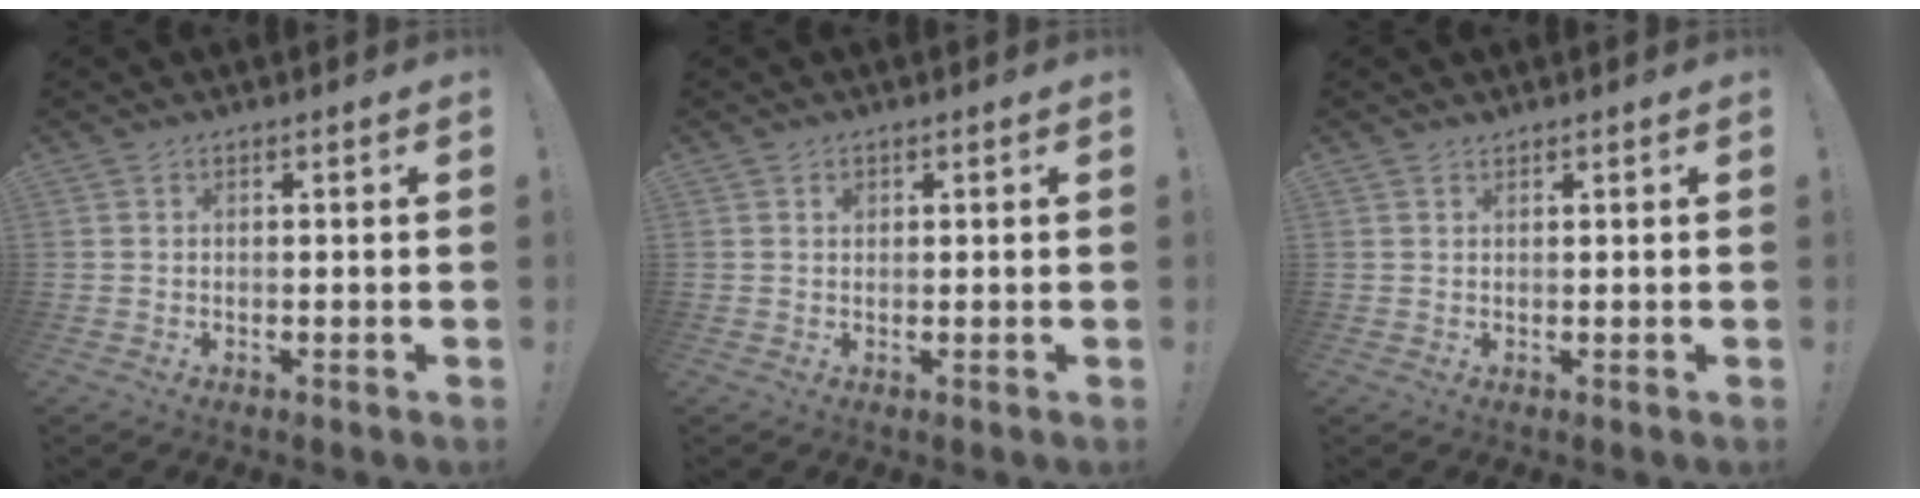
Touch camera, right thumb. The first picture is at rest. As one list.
[{"total": 0.8, "force": [0.3, 0.6, 0.3], "torque": [0.003, -0.004, 0.004]}, {"total": 0.9, "force": [0.8, 0.4, 0.2], "torque": [0.001, -0.004, 0.016]}]